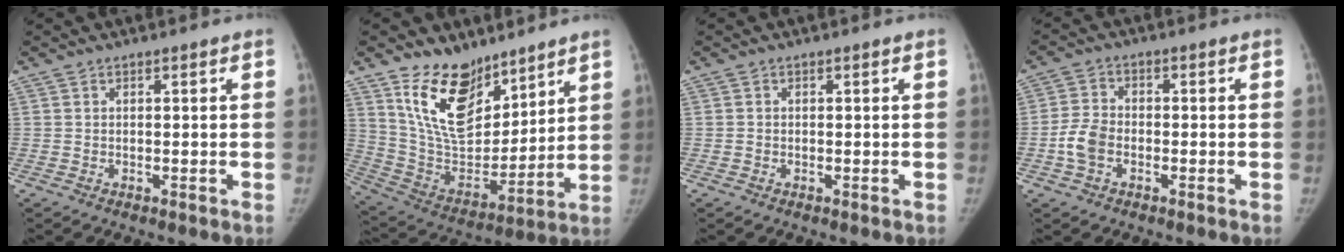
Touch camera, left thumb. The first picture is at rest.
{"total": 17.9, "force": [12.0, 9.5, 9.3], "torque": [-0.108, -0.077, 0.234]}
{"total": 0.5, "force": [-0.1, 0.5, 0.1], "torque": [0.000, 0.002, -0.003]}
{"total": 5.5, "force": [-1.7, 3.8, 3.5], "torque": [-0.068, 0.013, -0.039]}